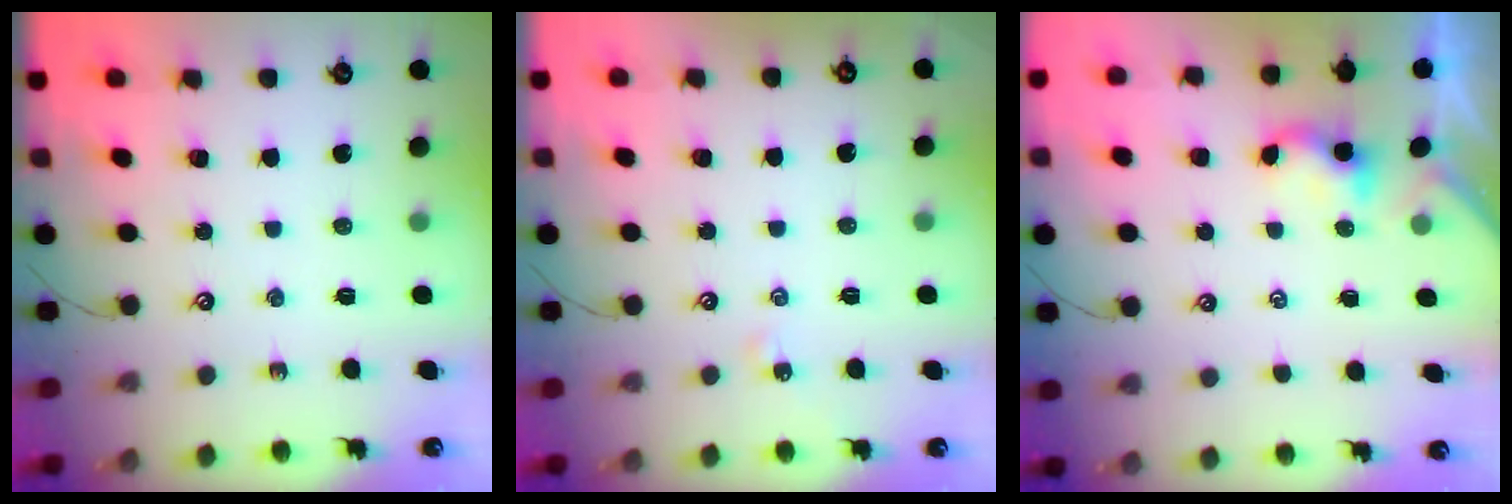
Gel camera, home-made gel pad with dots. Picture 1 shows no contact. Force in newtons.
{"total": 2.6, "press": 2.6, "slide": 0.5}
{"total": 1.4, "press": 1.4, "slide": 0.2}